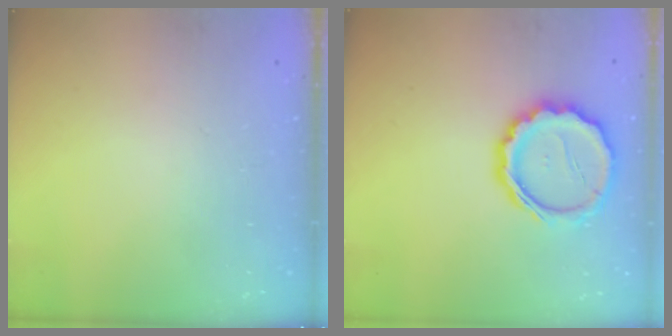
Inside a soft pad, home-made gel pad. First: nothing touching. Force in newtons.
{"total": 14.6, "press": 14.3, "slide": 2.8}